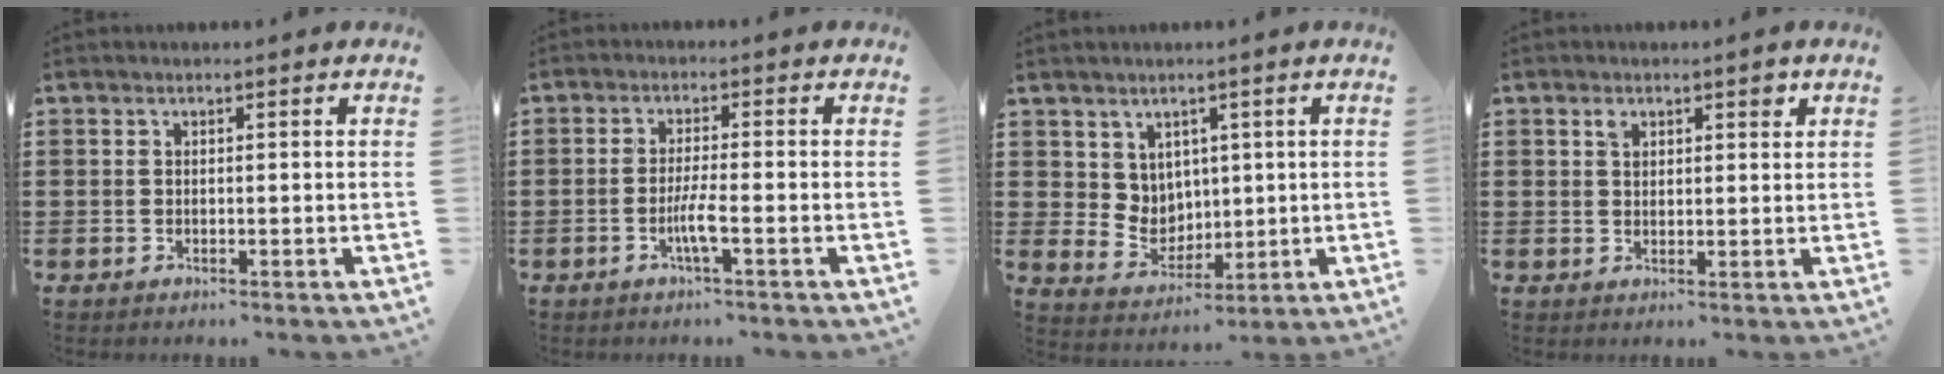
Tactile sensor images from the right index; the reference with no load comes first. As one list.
[{"total": 3.8, "force": [-1.6, 0.0, 3.5], "torque": [-0.067, -0.007, -0.033]}, {"total": 5.1, "force": [2.9, 4.1, 0.8], "torque": [-0.041, -0.004, 0.055]}, {"total": 2.4, "force": [1.4, 1.3, 1.5], "torque": [-0.017, -0.001, 0.021]}]